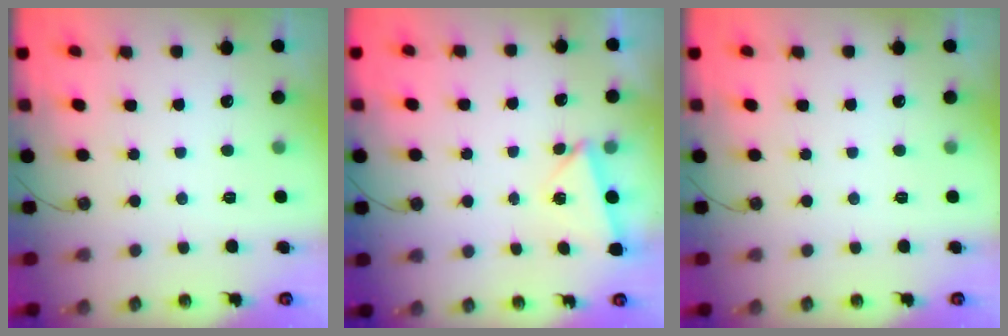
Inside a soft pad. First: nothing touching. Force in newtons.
{"total": 2.6, "press": 1.9, "slide": 1.8}
{"total": 0.0}